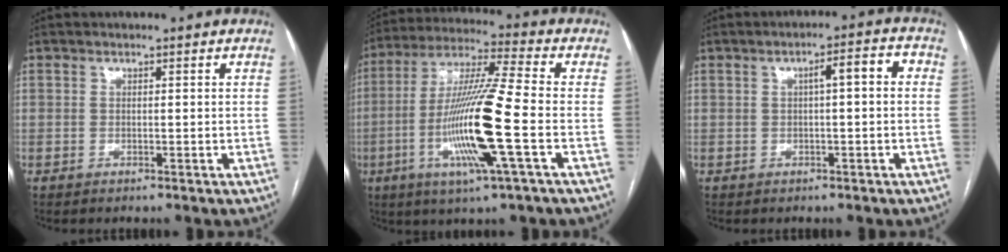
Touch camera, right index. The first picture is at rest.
{"total": 16.4, "force": [-4.1, -0.3, 15.9], "torque": [-0.319, -0.011, -0.085]}
{"total": 4.4, "force": [0.4, 0.8, 4.3], "torque": [-0.062, 0.020, 0.004]}